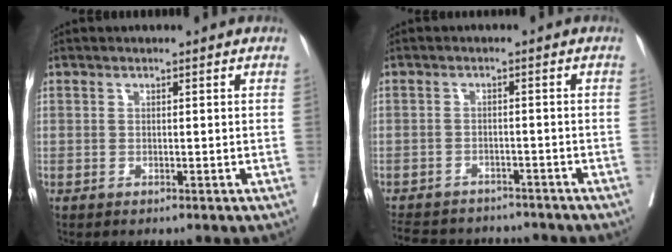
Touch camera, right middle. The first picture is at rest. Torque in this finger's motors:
{"motor_torque": [0.70, -0.77, 0.08, 0.04]}